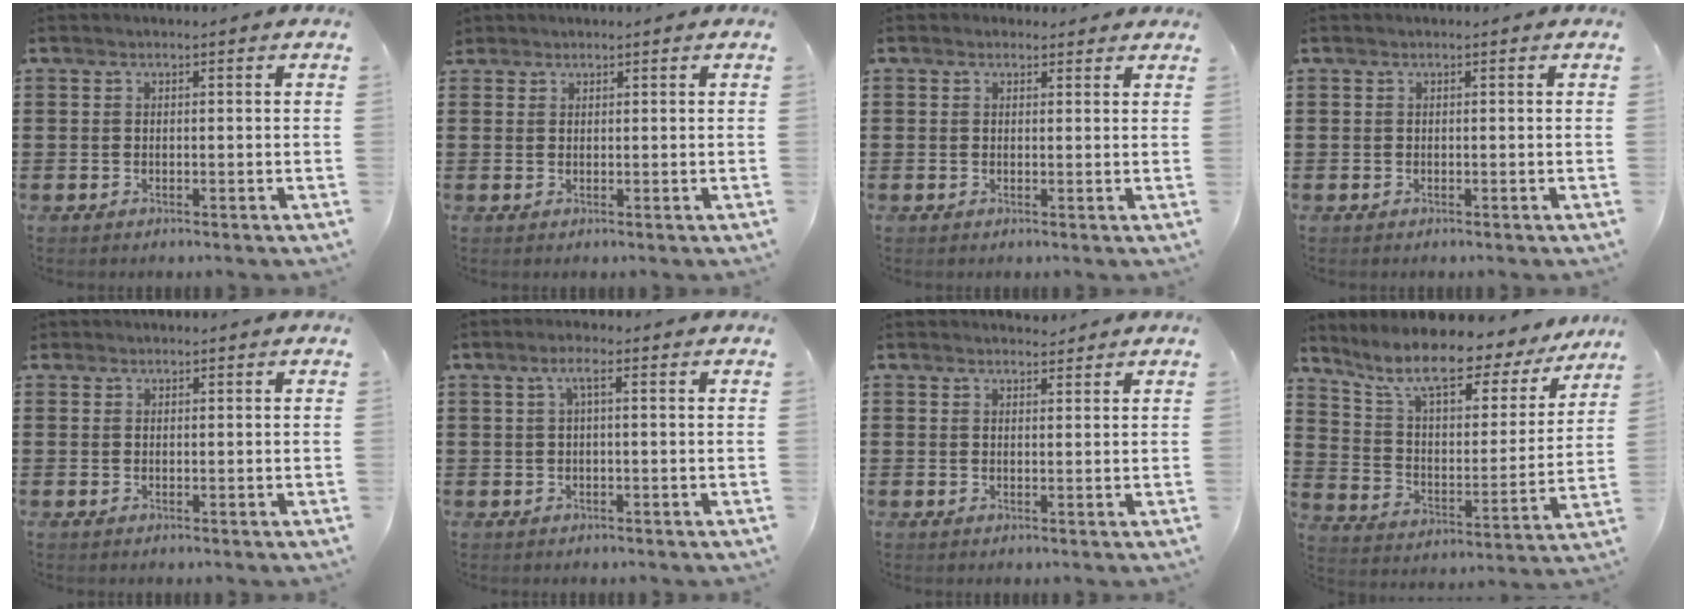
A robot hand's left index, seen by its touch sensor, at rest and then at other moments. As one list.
[{"total": 1.2, "force": [1.0, 0.6, 0.0], "torque": [-0.004, 0.003, 0.021]}, {"total": 1.4, "force": [1.1, 0.9, 0.2], "torque": [0.001, 0.003, 0.020]}, {"total": 0.0}, {"total": 0.7, "force": [0.6, 0.4, 0.1], "torque": [-0.005, 0.003, 0.011]}, {"total": 2.5, "force": [0.4, 0.3, 2.4], "torque": [-0.048, 0.005, 0.005]}, {"total": 1.6, "force": [1.6, 0.4, 0.2], "torque": [-0.007, 0.003, 0.031]}, {"total": 10.6, "force": [8.8, 2.1, 5.7], "torque": [-0.140, -0.055, 0.144]}]